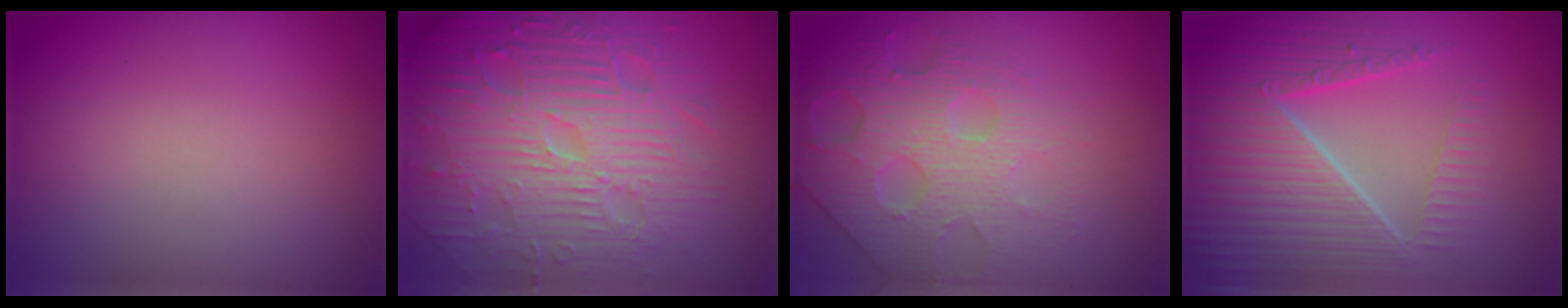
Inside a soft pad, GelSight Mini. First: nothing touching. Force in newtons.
{"total": 11.6, "press": 7.5, "slide": 8.9}
{"total": 4.9, "press": 4.5, "slide": 1.9}
{"total": 8.2, "press": 5.9, "slide": 5.6}